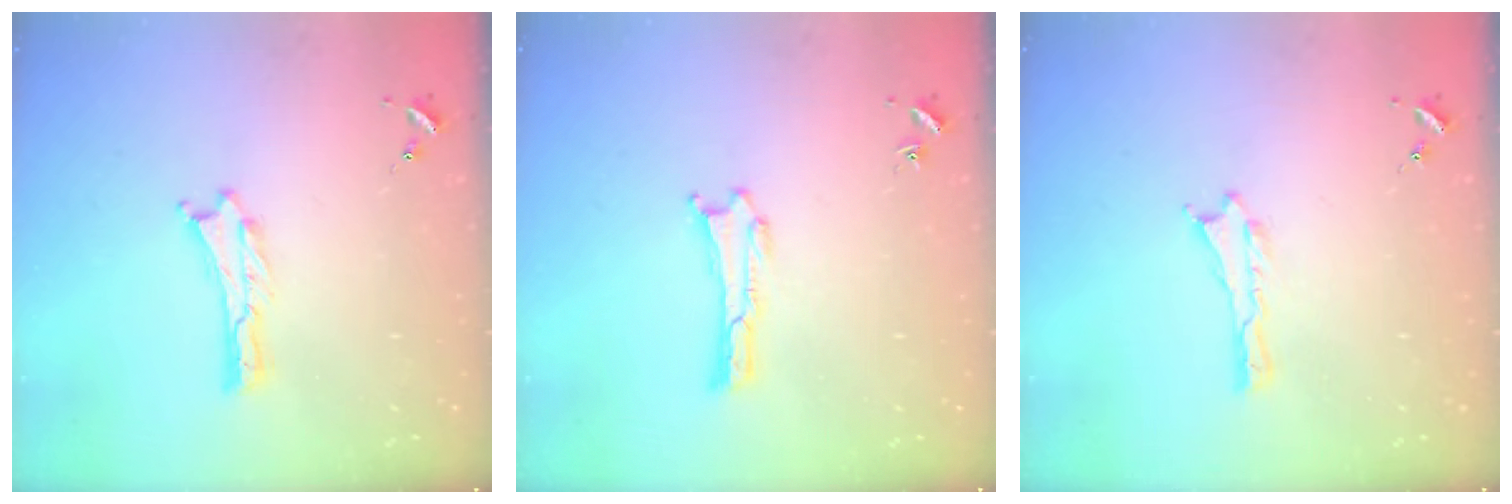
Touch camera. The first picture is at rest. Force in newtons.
{"total": 0.0}
{"total": 0.0}